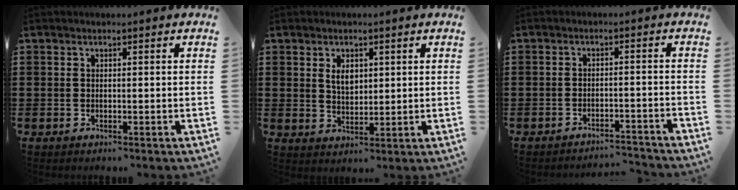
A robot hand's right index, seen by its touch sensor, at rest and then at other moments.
{"total": 3.3, "force": [1.3, 2.0, 2.4], "torque": [-0.045, 0.004, 0.021]}
{"total": 3.0, "force": [-2.9, -0.2, 0.4], "torque": [-0.011, 0.001, -0.062]}